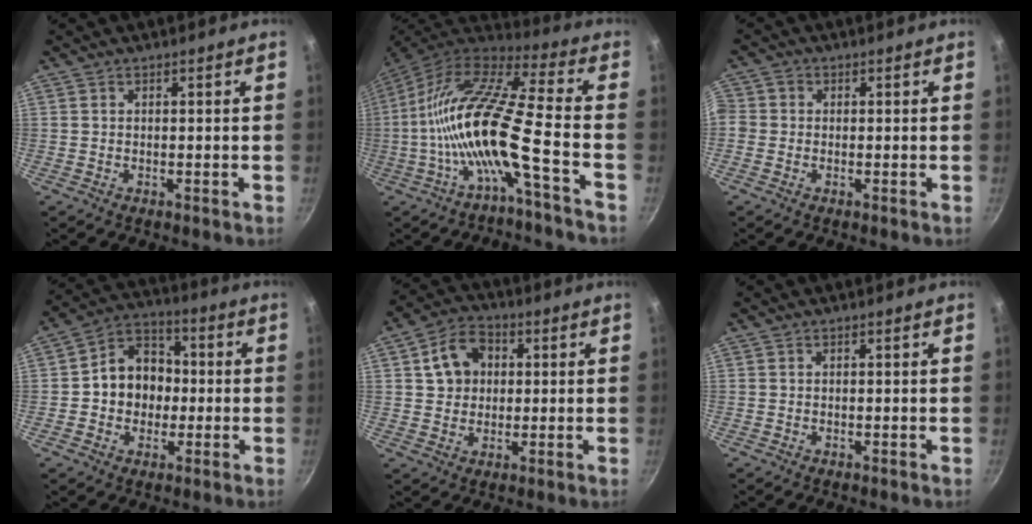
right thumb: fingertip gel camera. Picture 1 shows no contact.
{"total": 18.1, "force": [-5.6, 2.8, 17.0], "torque": [-0.320, 0.041, -0.118]}
{"total": 3.2, "force": [-0.5, 2.9, 1.2], "torque": [-0.024, 0.010, -0.021]}
{"total": 11.5, "force": [-0.5, 9.5, 6.3], "torque": [-0.056, 0.025, -0.024]}
{"total": 9.1, "force": [2.1, 7.3, 5.0], "torque": [-0.057, 0.013, 0.027]}
{"total": 0.0}